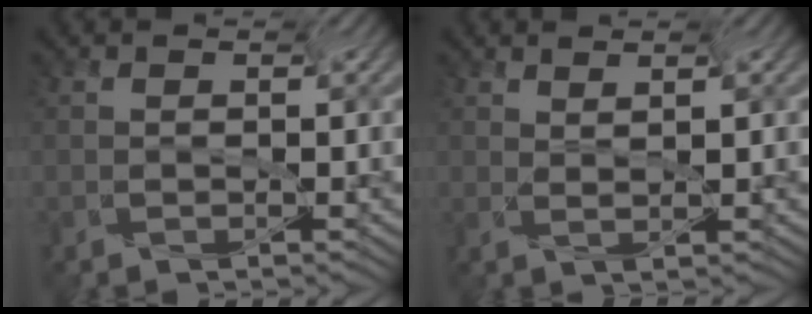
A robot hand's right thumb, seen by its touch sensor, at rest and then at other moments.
{"total": 2.4, "force": [2.1, -0.4, 0.9], "torque": [-0.016, -0.010, 0.038]}